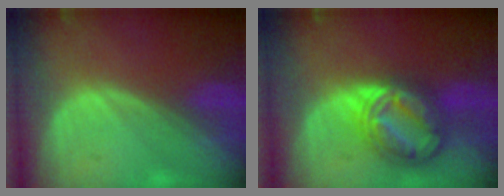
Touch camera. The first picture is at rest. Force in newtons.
{"total": 8.6, "press": 8.5, "slide": 0.6}